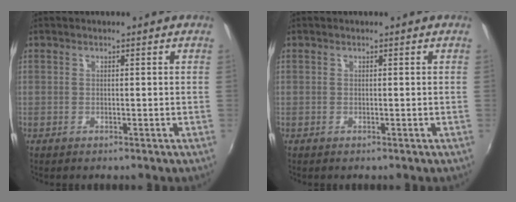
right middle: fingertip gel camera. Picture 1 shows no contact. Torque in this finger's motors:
{"motor_torque": [-0.01, -0.01, 0.00, 0.00]}